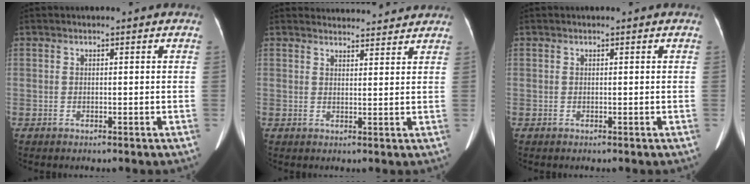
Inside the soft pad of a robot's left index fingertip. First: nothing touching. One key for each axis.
{"total": 7.9, "fx": 7.8, "fy": 1.1, "fz": 0.9, "tx": 0.000, "ty": 0.004, "tz": 0.087}
{"total": 0.0}